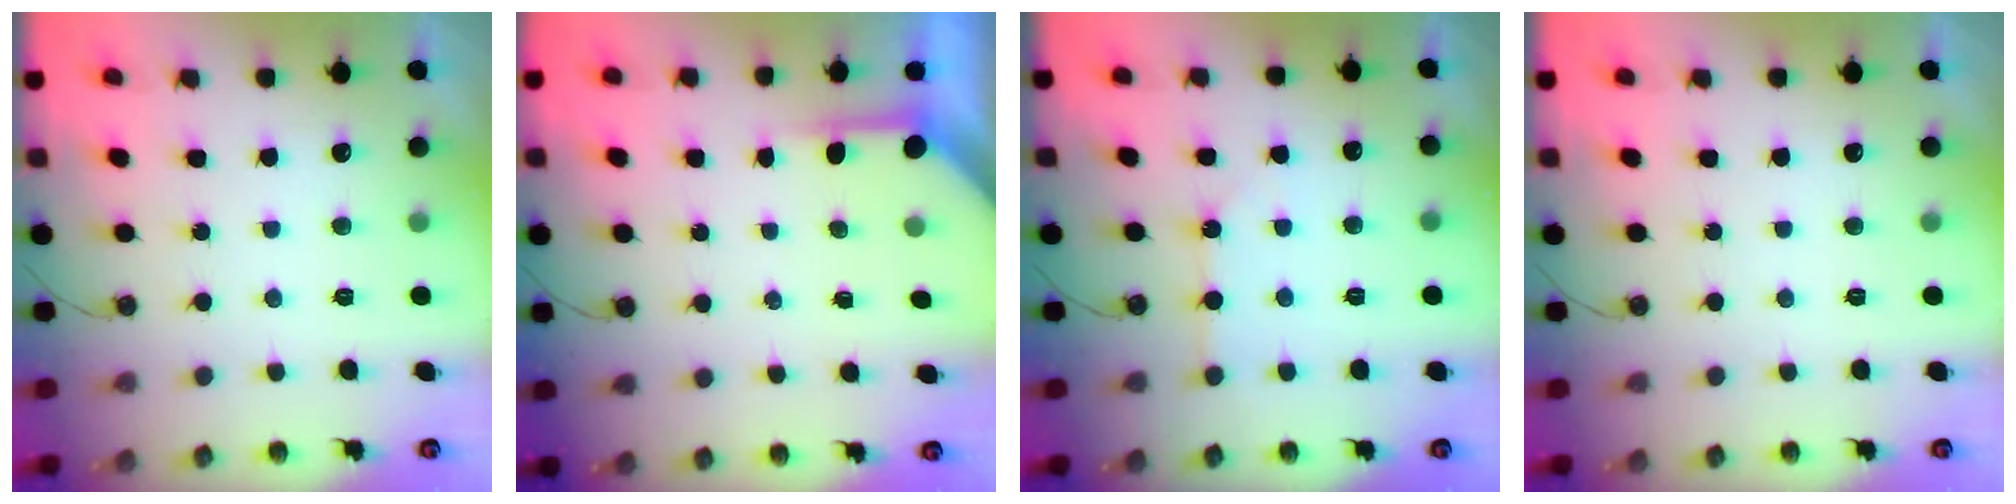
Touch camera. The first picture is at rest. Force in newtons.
{"total": 3.9, "press": 3.9, "slide": 0.3}
{"total": 1.9, "press": 1.9, "slide": 0.4}
{"total": 0.0}